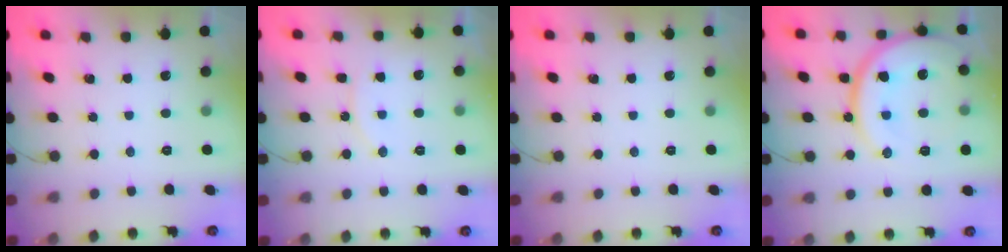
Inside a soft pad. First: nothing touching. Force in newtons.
{"total": 9.3, "press": 9.3, "slide": 0.6}
{"total": 0.0}
{"total": 18.2, "press": 18.1, "slide": 2.0}